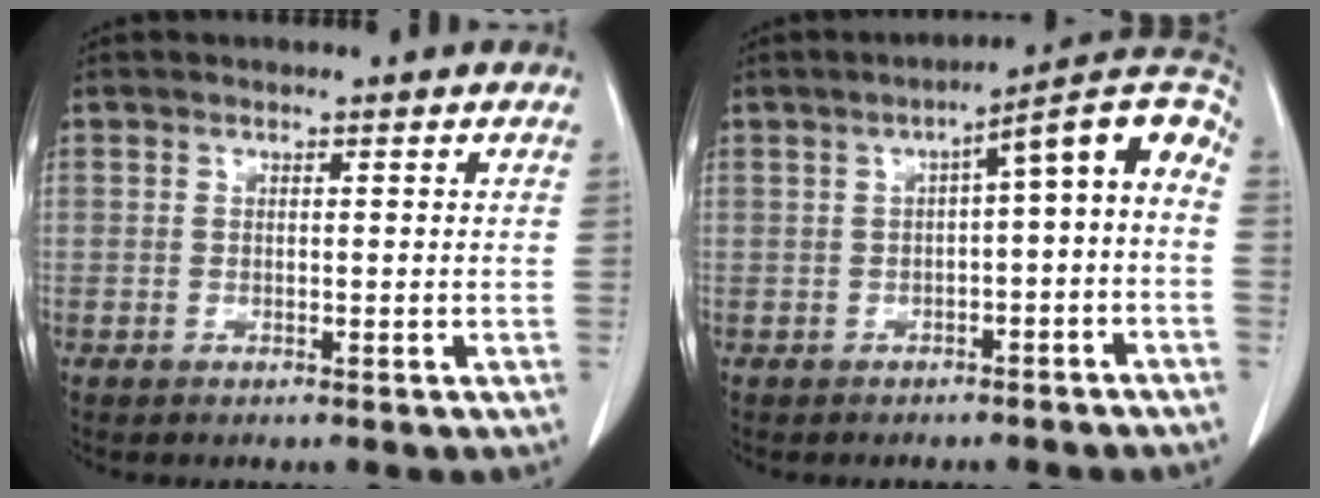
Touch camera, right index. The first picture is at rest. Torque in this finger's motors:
{"motor_torque": [0.59, -0.22, 0.18, 0.06]}